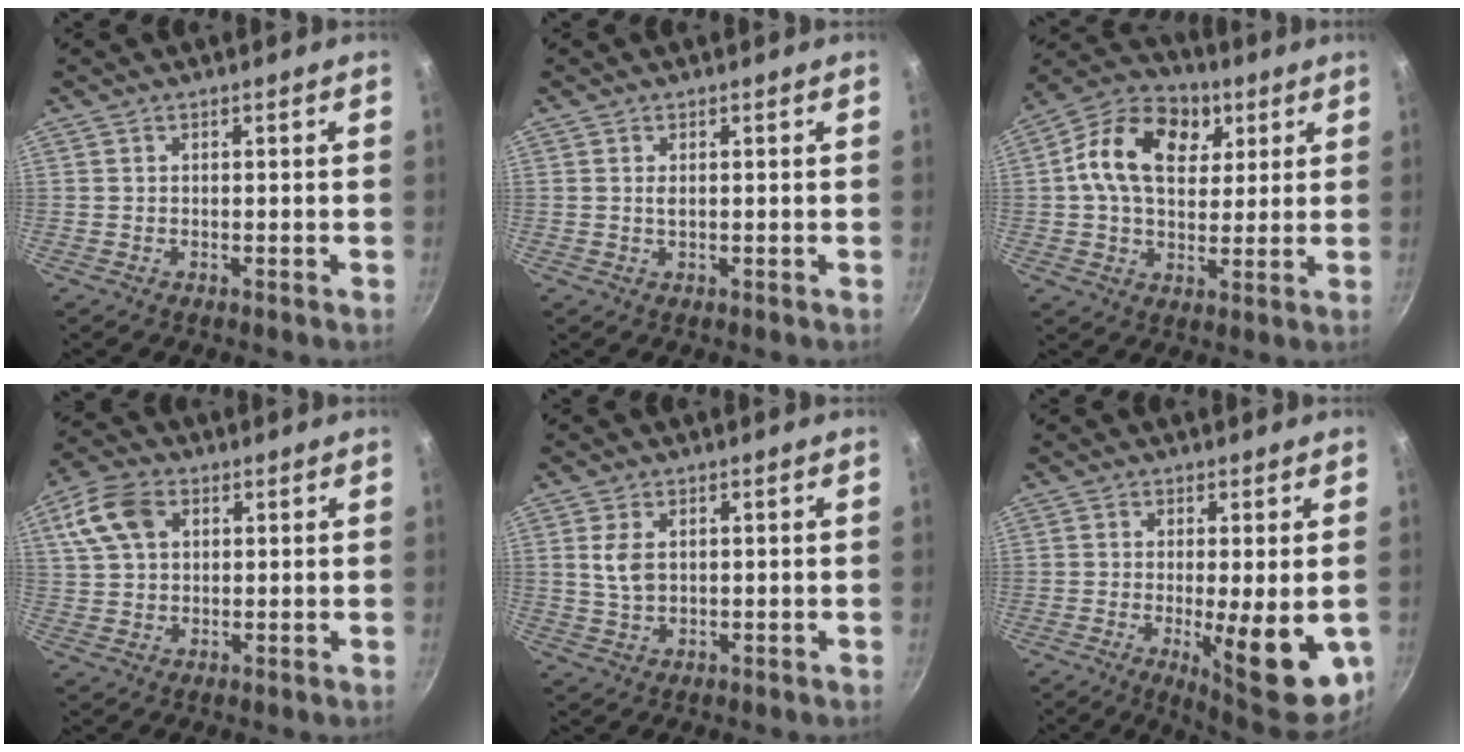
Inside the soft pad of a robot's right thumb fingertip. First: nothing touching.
{"total": 1.0, "force": [0.2, 0.4, 0.9], "torque": [-0.018, 0.000, 0.005]}
{"total": 16.5, "force": [4.7, 11.5, 10.8], "torque": [-0.158, 0.006, 0.062]}
{"total": 9.6, "force": [3.4, 6.5, 6.2], "torque": [-0.118, 0.010, 0.057]}
{"total": 4.5, "force": [1.1, 2.8, 3.3], "torque": [-0.060, -0.004, 0.023]}
{"total": 13.8, "force": [-2.8, 3.9, 12.9], "torque": [-0.160, -0.012, -0.026]}